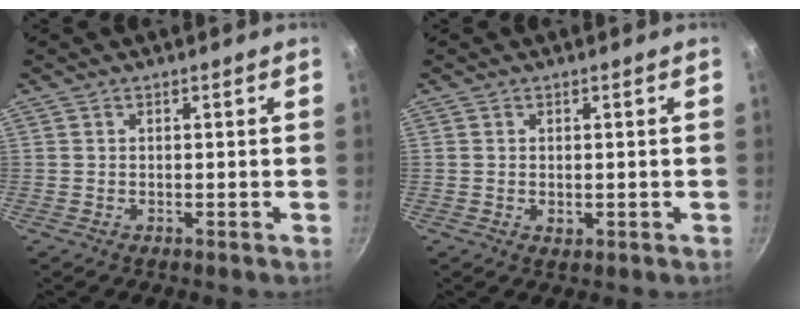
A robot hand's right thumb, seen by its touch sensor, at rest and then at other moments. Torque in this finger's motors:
{"motor_torque": [-0.28, 0.04, -0.17, 0.03, -0.02]}